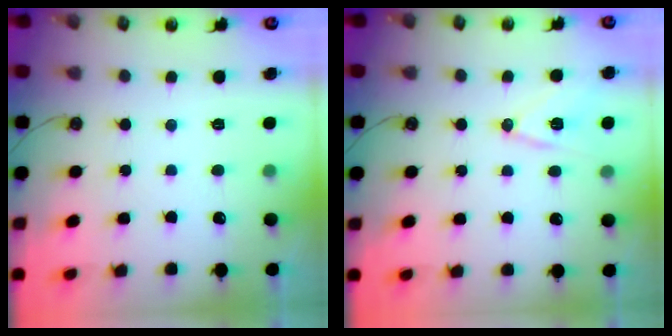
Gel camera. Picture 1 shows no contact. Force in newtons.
{"total": 10.6, "press": 10.2, "slide": 2.8}